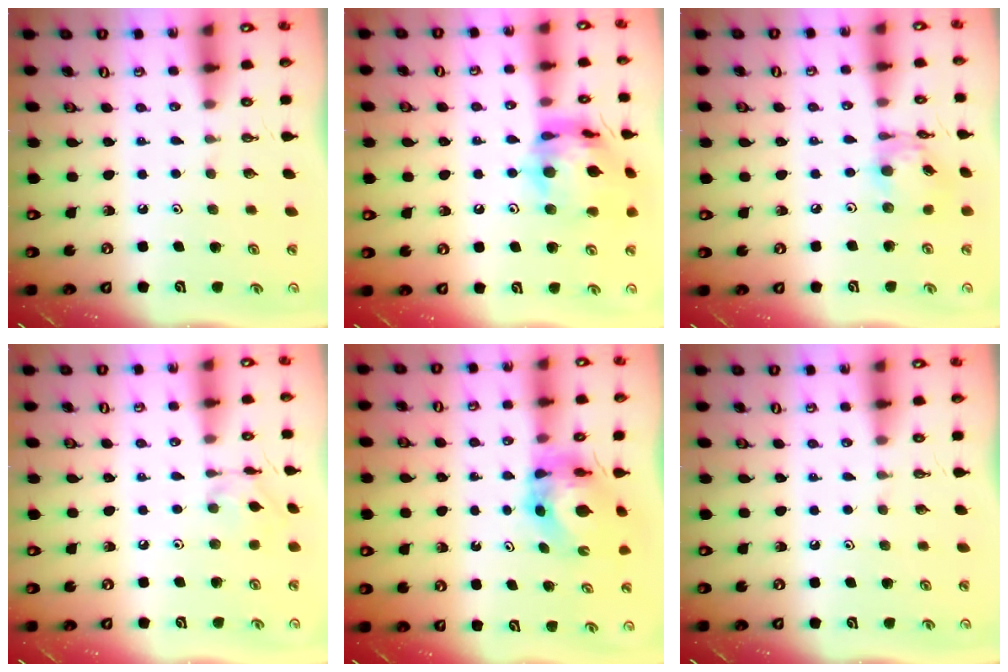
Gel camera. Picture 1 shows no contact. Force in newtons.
{"total": 19.4, "press": 19.3, "slide": 2.0}
{"total": 12.4, "press": 12.4, "slide": 1.0}
{"total": 4.1, "press": 4.1, "slide": 0.1}
{"total": 6.6, "press": 6.6, "slide": 0.6}
{"total": 0.0}